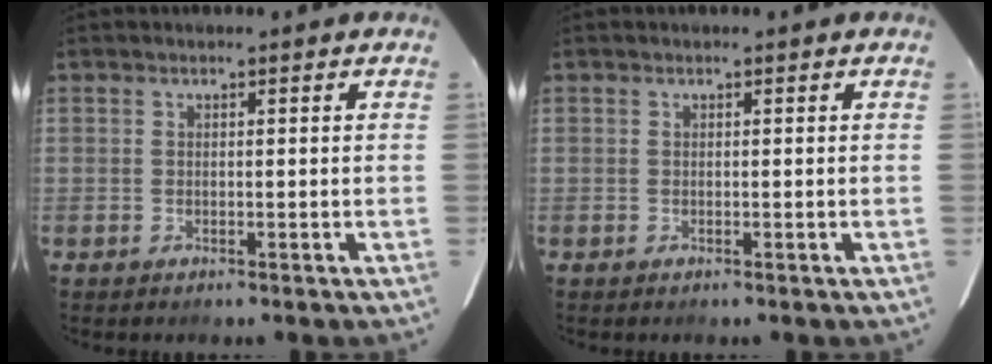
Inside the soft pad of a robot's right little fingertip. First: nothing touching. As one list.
[{"total": 0.0}]